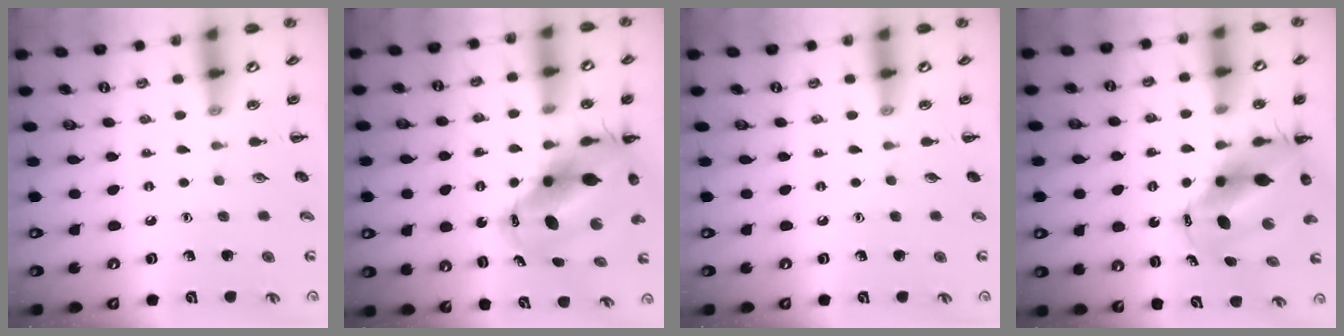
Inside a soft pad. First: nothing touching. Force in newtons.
{"total": 13.1, "press": 12.6, "slide": 3.6}
{"total": 0.0}
{"total": 10.9, "press": 10.5, "slide": 3.0}